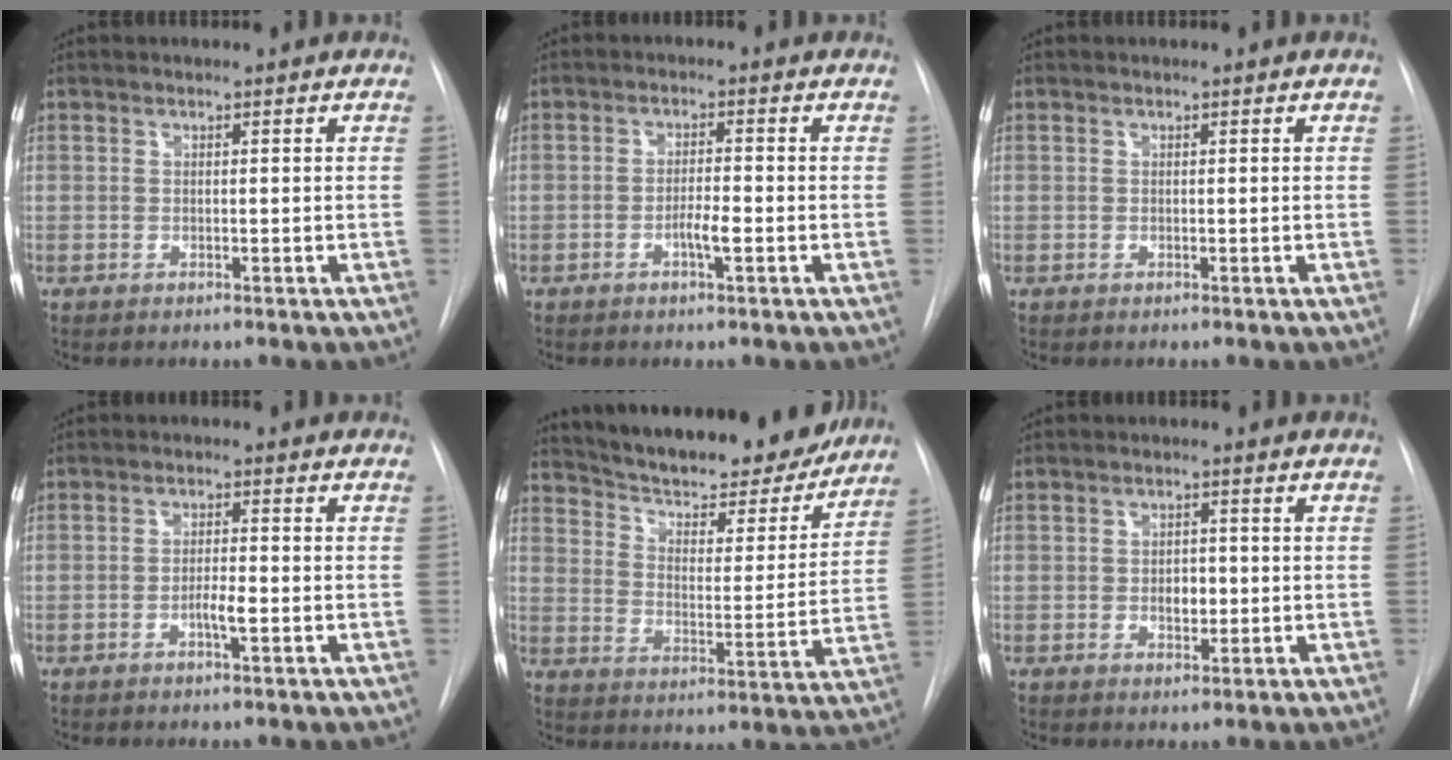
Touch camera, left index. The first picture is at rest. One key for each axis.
{"total": 3.2, "fx": -2.3, "fy": 0.2, "fz": 2.3, "tx": -0.040, "ty": -0.004, "tz": -0.037}
{"total": 0.0}
{"total": 3.1, "fx": -2.1, "fy": 0.2, "fz": 2.2, "tx": -0.038, "ty": -0.004, "tz": -0.034}
{"total": 22.4, "fx": 19.8, "fy": 5.2, "fz": 8.9, "tx": -0.140, "ty": -0.024, "tz": 0.272}
{"total": 2.9, "fx": -1.4, "fy": 1.7, "fz": 1.9, "tx": -0.025, "ty": -0.004, "tz": -0.017}